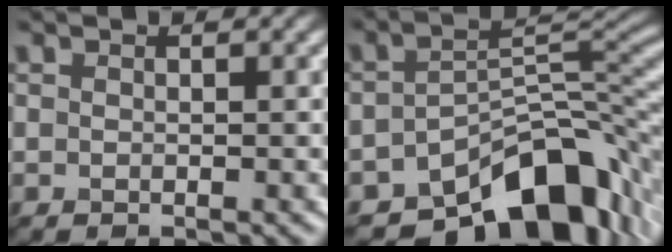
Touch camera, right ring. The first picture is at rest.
{"total": 10.8, "force": [-6.9, 4.9, 6.7], "torque": [-0.078, -0.006, -0.120]}